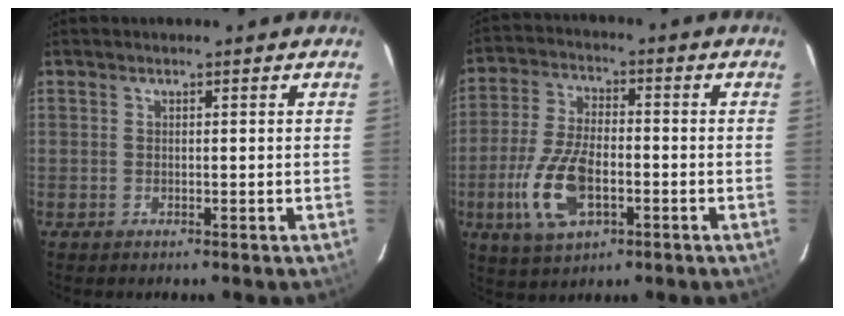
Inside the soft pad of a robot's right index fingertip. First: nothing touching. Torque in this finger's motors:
{"motor_torque": [1.75, -0.39, 0.38, 0.10]}